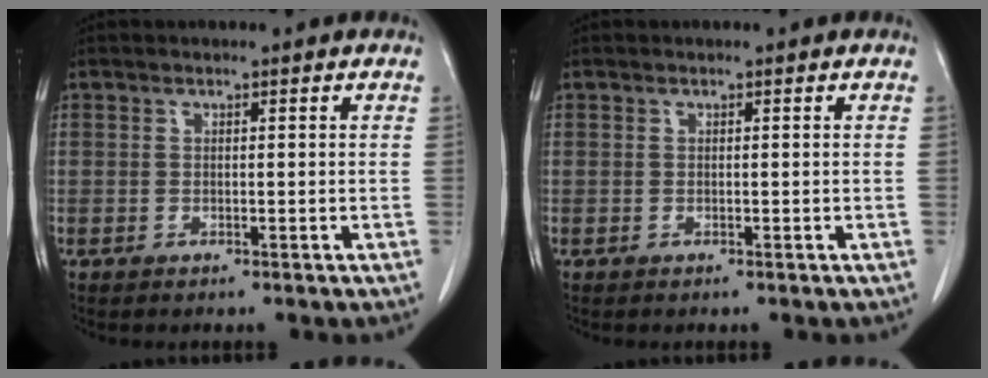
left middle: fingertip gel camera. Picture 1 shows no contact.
{"total": 0.0}